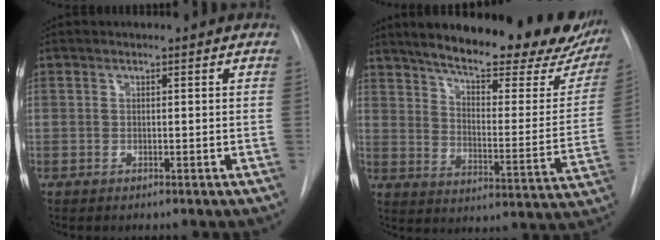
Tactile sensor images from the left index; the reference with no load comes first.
{"total": 26.8, "force": [21.2, 6.9, 14.8], "torque": [-0.216, -0.033, 0.265]}